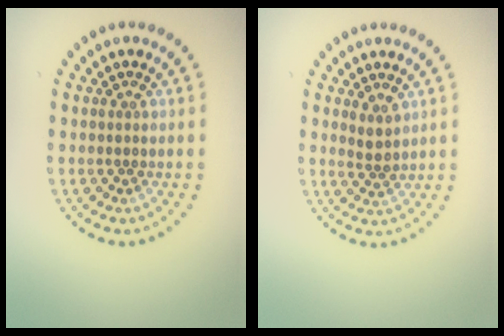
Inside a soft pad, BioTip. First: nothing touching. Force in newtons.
{"total": 1.5, "press": 1.2, "slide": 0.9}